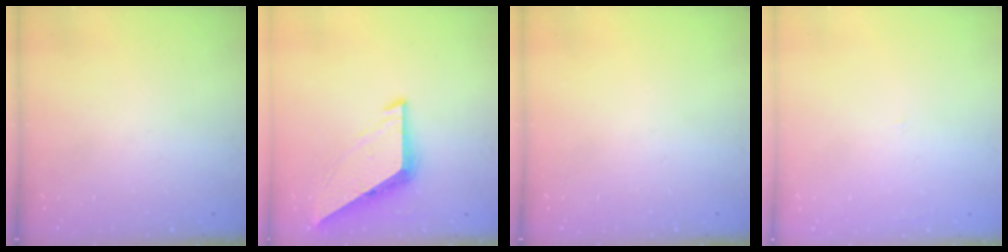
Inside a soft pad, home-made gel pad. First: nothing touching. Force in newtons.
{"total": 7.0, "press": 7.0, "slide": 0.5}
{"total": 0.0}
{"total": 0.9, "press": 0.9, "slide": 0.1}